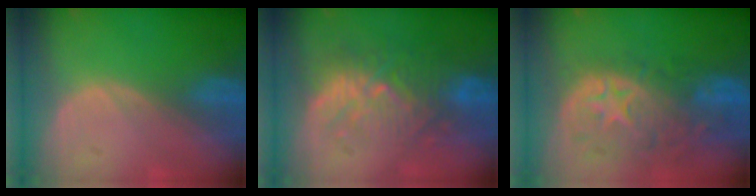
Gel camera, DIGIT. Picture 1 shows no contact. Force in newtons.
{"total": 9.5, "press": 9.0, "slide": 3.0}
{"total": 11.0, "press": 9.8, "slide": 5.1}